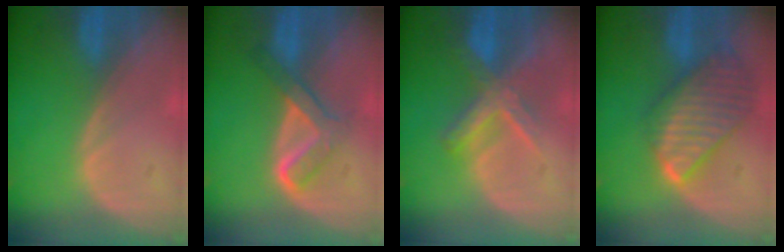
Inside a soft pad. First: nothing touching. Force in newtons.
{"total": 5.1, "press": 5.0, "slide": 0.7}
{"total": 6.6, "press": 6.2, "slide": 2.3}
{"total": 9.7, "press": 8.3, "slide": 5.0}